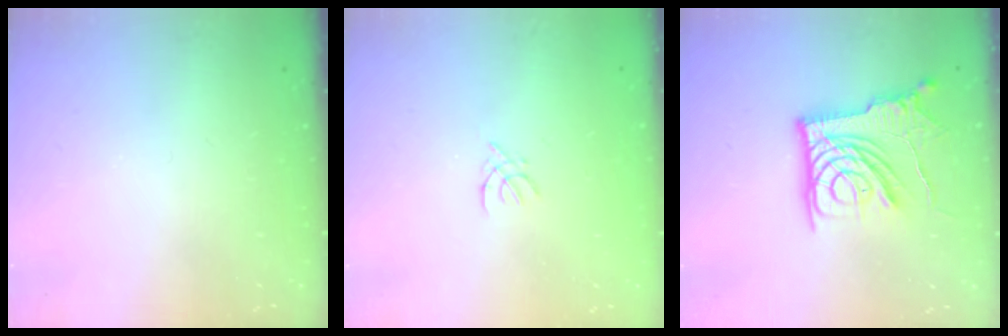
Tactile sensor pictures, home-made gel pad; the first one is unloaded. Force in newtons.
{"total": 1.8, "press": 1.8, "slide": 0.4}
{"total": 14.2, "press": 14.1, "slide": 1.1}